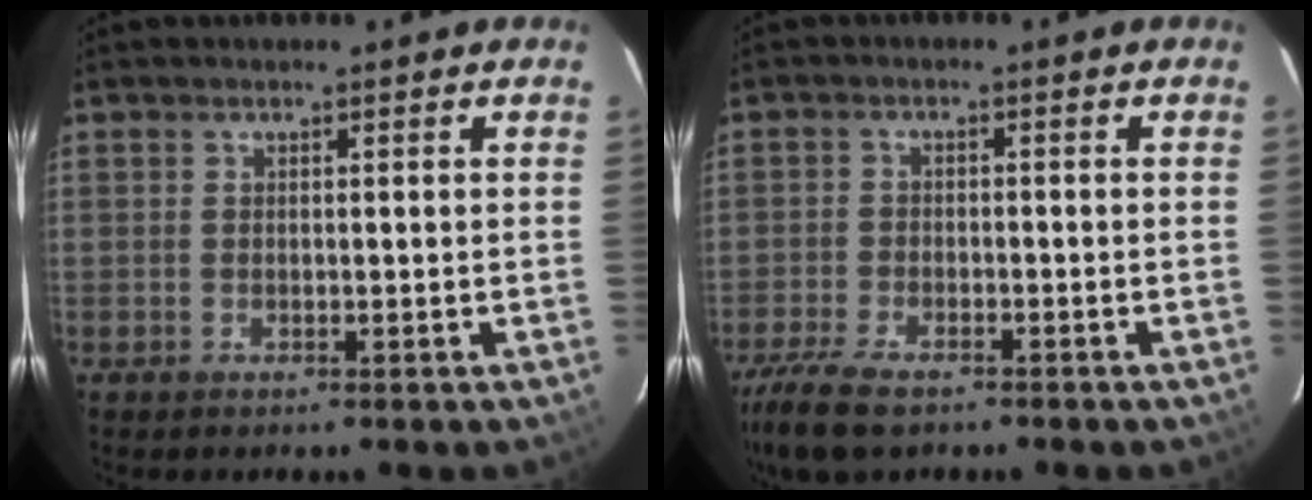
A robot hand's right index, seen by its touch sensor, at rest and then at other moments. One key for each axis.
{"total": 9.0, "fx": -6.8, "fy": 3.1, "fz": 4.9, "tx": -0.136, "ty": -0.028, "tz": -0.130}